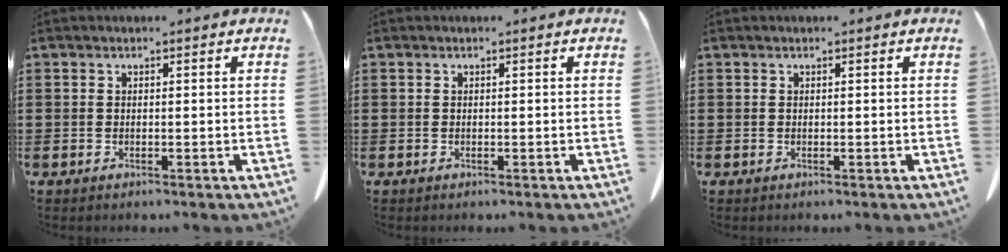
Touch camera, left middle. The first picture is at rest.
{"total": 0.0}
{"total": 0.0}